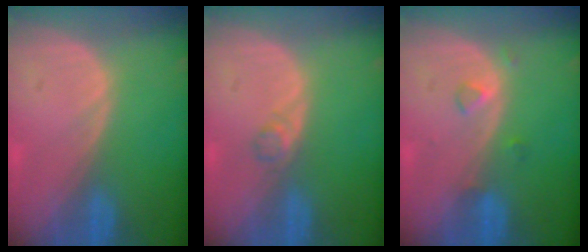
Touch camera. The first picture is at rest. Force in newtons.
{"total": 1.4, "press": 1.4, "slide": 0.1}
{"total": 1.8, "press": 1.8, "slide": 0.1}